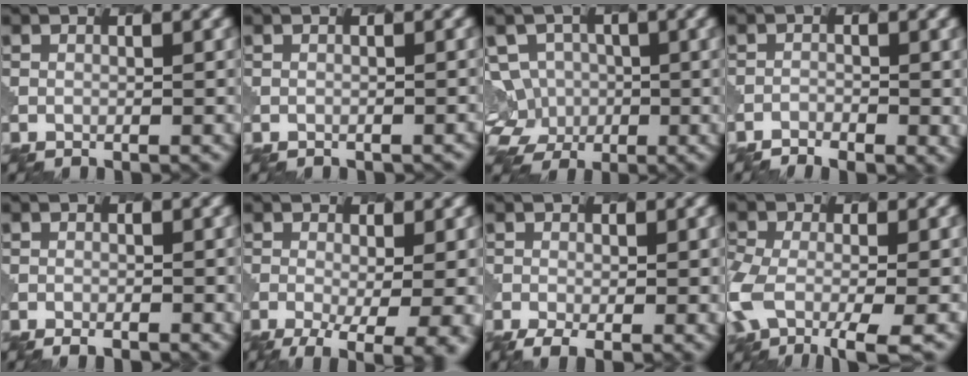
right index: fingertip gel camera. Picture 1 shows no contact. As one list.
[{"total": 1.2, "force": [-1.1, 0.4, -0.1], "torque": [0.008, -0.002, -0.007]}, {"total": 6.9, "force": [0.2, 6.4, 2.6], "torque": [-0.059, 0.023, -0.023]}, {"total": 2.8, "force": [-2.1, 1.1, 1.5], "torque": [-0.036, 0.000, -0.032]}, {"total": 2.0, "force": [-1.0, 1.1, 1.4], "torque": [-0.012, -0.001, -0.004]}, {"total": 8.3, "force": [-2.9, 3.5, 6.9], "torque": [-0.096, -0.020, -0.026]}, {"total": 3.4, "force": [-1.1, 1.4, 2.9], "torque": [-0.050, -0.007, -0.018]}, {"total": 7.8, "force": [-2.9, 3.7, 6.3], "torque": [-0.147, -0.018, -0.060]}]